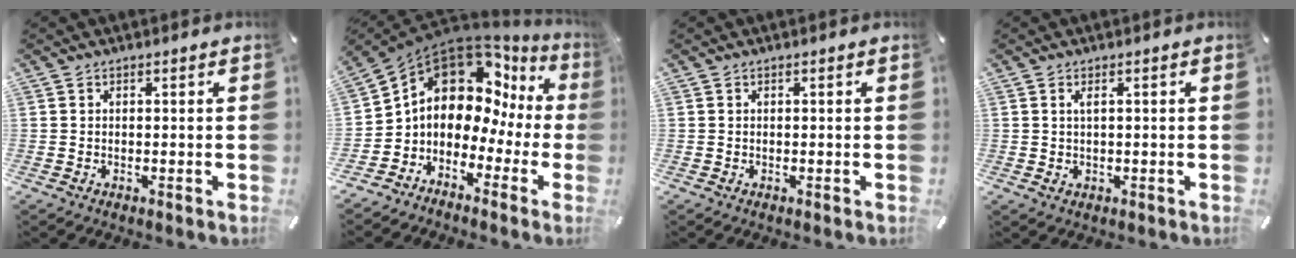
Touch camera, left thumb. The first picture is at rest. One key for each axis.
{"total": 11.3, "fx": 4.6, "fy": 8.5, "fz": 5.8, "tx": -0.108, "ty": -0.047, "tz": 0.076}
{"total": 0.0}
{"total": 1.9, "fx": 0.3, "fy": 0.7, "fz": 1.7, "tx": -0.033, "ty": 0.001, "tz": 0.004}